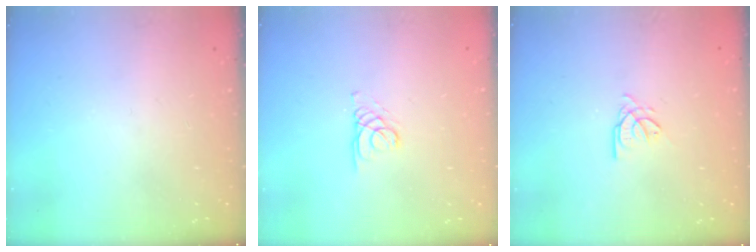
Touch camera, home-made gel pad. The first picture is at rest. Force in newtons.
{"total": 1.7, "press": 1.7, "slide": 0.1}
{"total": 3.1, "press": 3.1, "slide": 0.2}